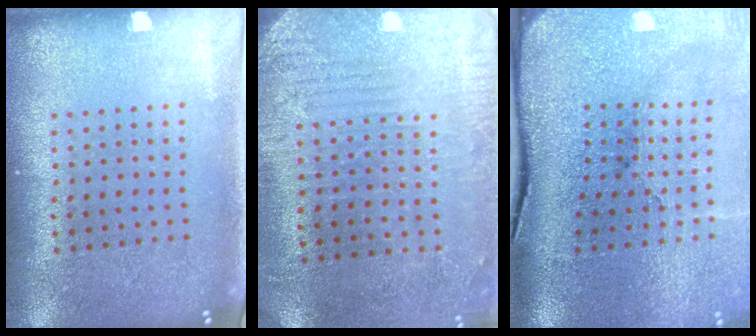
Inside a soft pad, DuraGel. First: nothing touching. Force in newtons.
{"total": 2.8, "press": 2.6, "slide": 1.2}
{"total": 5.1, "press": 4.0, "slide": 3.1}